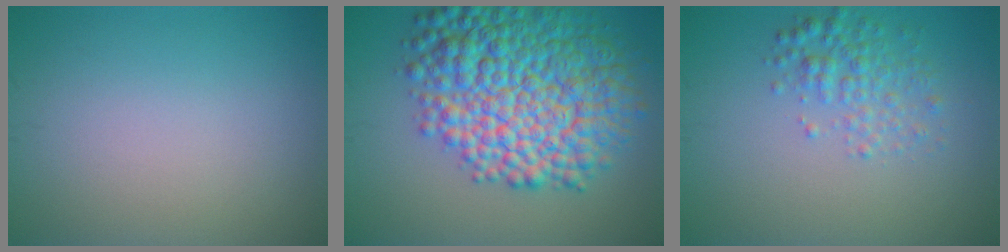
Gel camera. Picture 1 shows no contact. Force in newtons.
{"total": 12.1, "press": 12.1, "slide": 0.0}
{"total": 2.7, "press": 2.7, "slide": 0.1}